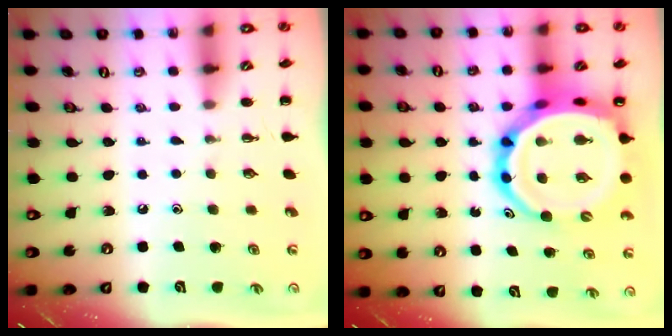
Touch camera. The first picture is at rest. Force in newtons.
{"total": 19.8, "press": 19.1, "slide": 5.2}